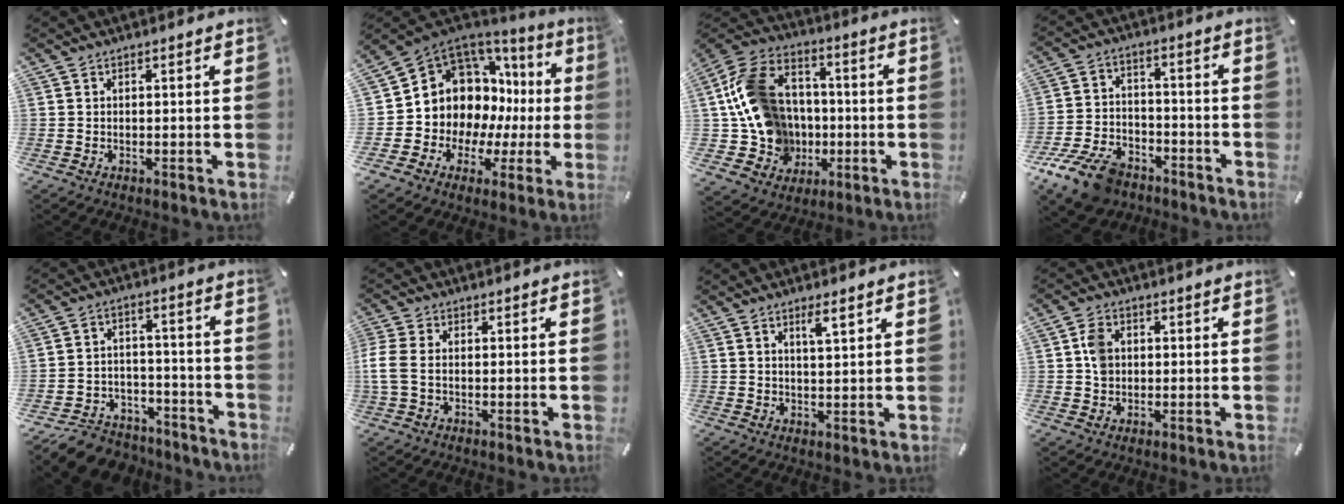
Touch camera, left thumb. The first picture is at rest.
{"total": 12.3, "force": [3.7, 10.5, 5.2], "torque": [-0.097, -0.056, 0.085]}
{"total": 18.1, "force": [-0.1, 16.0, 8.4], "torque": [-0.159, 0.009, 0.013]}
{"total": 12.4, "force": [-8.3, 7.2, 5.8], "torque": [-0.109, 0.057, -0.151]}
{"total": 8.9, "force": [-7.1, 5.0, 2.2], "torque": [-0.026, 0.050, -0.128]}
{"total": 5.0, "force": [-0.5, 2.9, 4.1], "torque": [-0.097, -0.002, -0.012]}
{"total": 3.6, "force": [2.4, 0.4, 2.6], "torque": [-0.056, -0.002, 0.041]}
{"total": 4.7, "force": [0.5, 3.9, 2.6], "torque": [-0.037, 0.004, 0.005]}